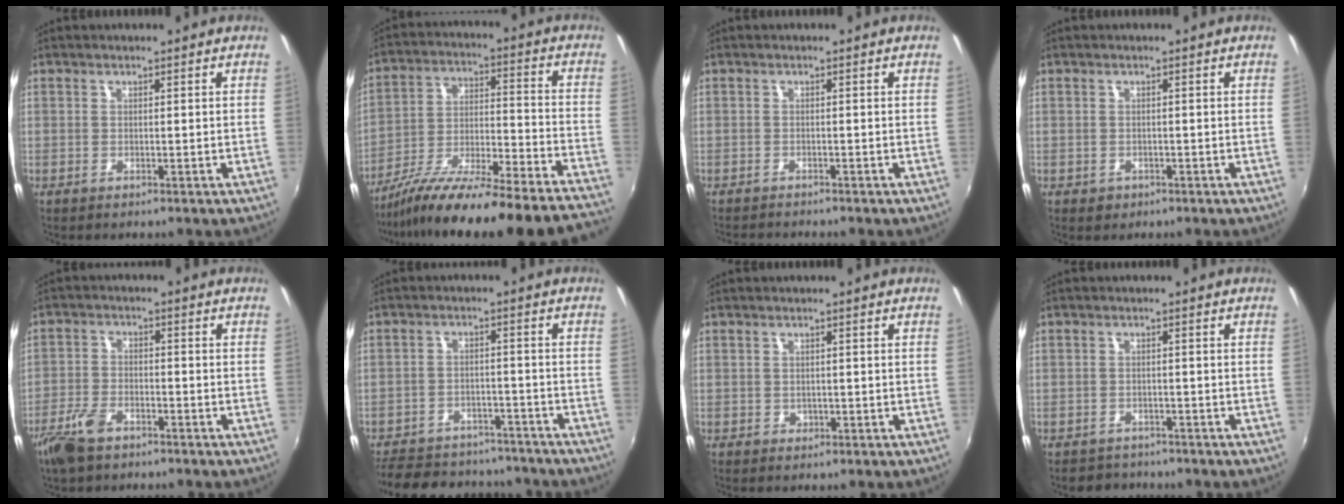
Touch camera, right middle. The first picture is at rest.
{"total": 27.5, "force": [-24.2, -0.7, 13.0], "torque": [-0.197, -0.065, -0.371]}
{"total": 2.7, "force": [-2.6, 0.3, 0.6], "torque": [-0.023, -0.017, -0.047]}
{"total": 1.6, "force": [-0.7, 1.4, 0.5], "torque": [-0.011, -0.004, -0.008]}
{"total": 7.1, "force": [-5.1, 3.2, 3.9], "torque": [-0.098, -0.005, -0.100]}
{"total": 20.1, "force": [-16.8, 8.3, 7.2], "torque": [-0.170, 0.019, -0.223]}
{"total": 0.9, "force": [-0.1, 0.8, 0.1], "torque": [0.001, -0.002, 0.000]}
{"total": 3.7, "force": [-3.2, 1.9, 0.0], "torque": [-0.013, 0.003, -0.052]}